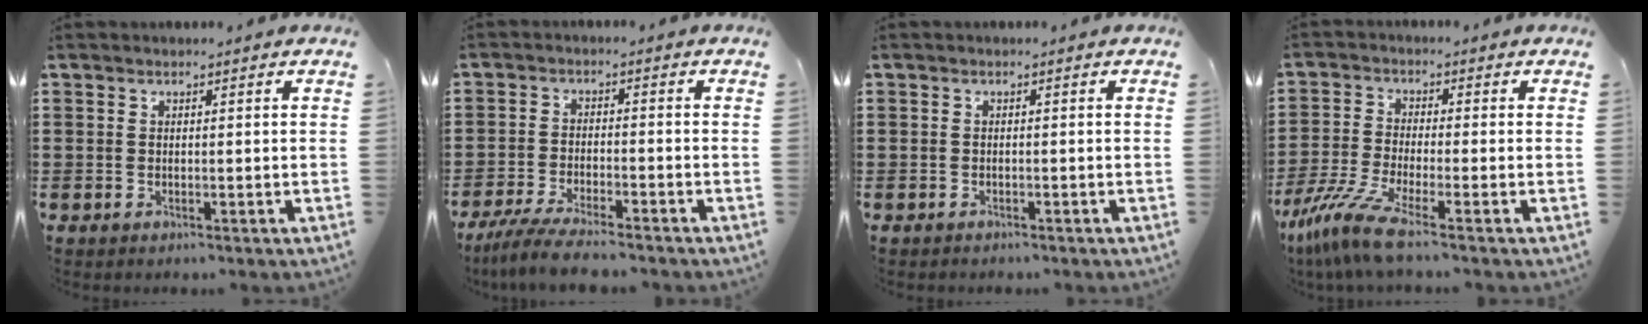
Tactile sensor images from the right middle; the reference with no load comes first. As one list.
[{"total": 5.2, "force": [-4.7, 0.2, 2.2], "torque": [-0.058, -0.014, -0.094]}, {"total": 0.6, "force": [-0.6, 0.2, 0.0], "torque": [0.000, 0.002, -0.013]}, {"total": 6.8, "force": [-4.7, 0.5, 4.9], "torque": [-0.130, -0.027, -0.097]}]